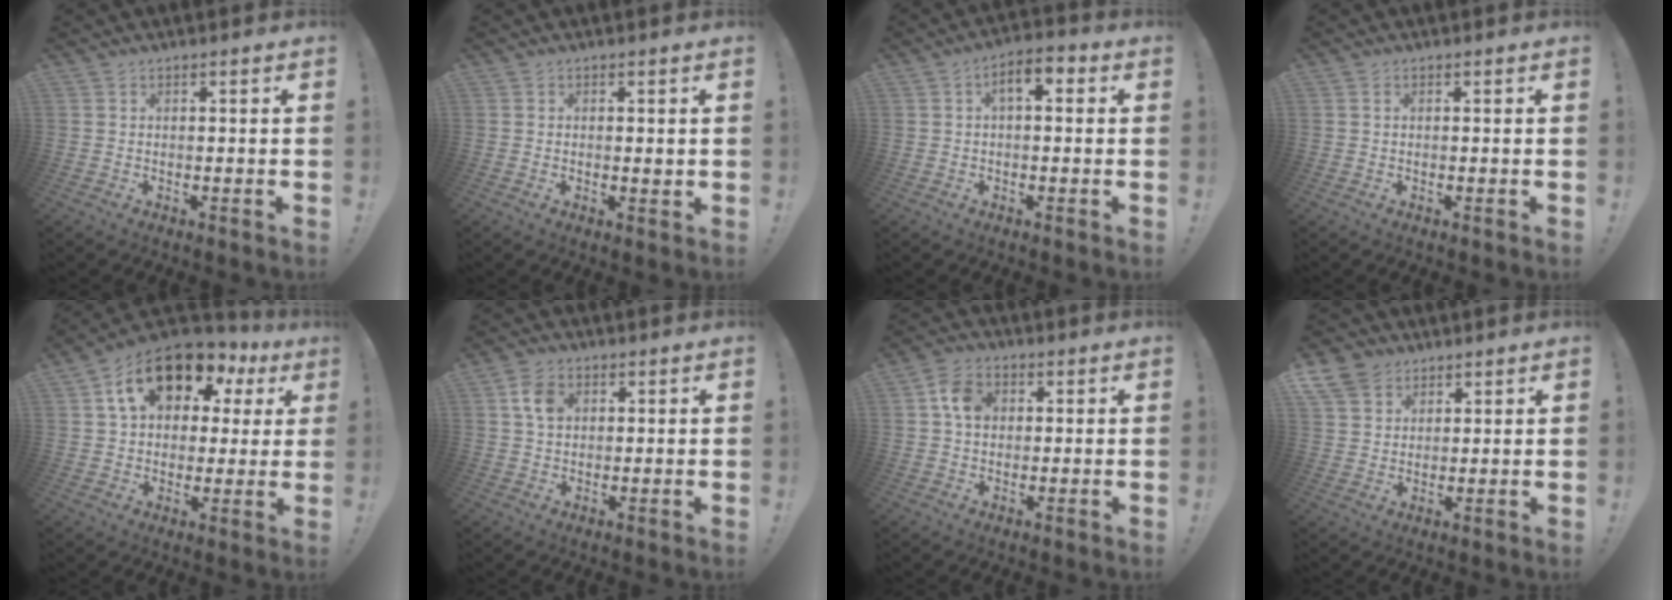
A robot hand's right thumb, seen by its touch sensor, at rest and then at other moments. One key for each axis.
{"total": 1.2, "fx": 0.2, "fy": 0.5, "fz": 1.0, "tx": -0.015, "ty": -0.001, "tz": 0.003}
{"total": 5.9, "fx": 1.1, "fy": 3.0, "fz": 5.0, "tx": -0.067, "ty": -0.002, "tz": 0.015}
{"total": 0.5, "fx": 0.1, "fy": 0.2, "fz": 0.5, "tx": -0.012, "ty": 0.002, "tz": 0.003}
{"total": 17.4, "fx": 9.0, "fy": 10.6, "fz": 10.5, "tx": -0.171, "ty": -0.038, "tz": 0.160}
{"total": 6.5, "fx": 1.9, "fy": 4.8, "fz": 3.9, "tx": -0.059, "ty": 0.007, "tz": 0.036}
{"total": 7.2, "fx": 1.4, "fy": 5.5, "fz": 4.4, "tx": -0.069, "ty": 0.009, "tz": 0.029}
{"total": 8.0, "fx": 5.0, "fy": 5.7, "fz": 2.4, "tx": -0.048, "ty": -0.022, "tz": 0.102}